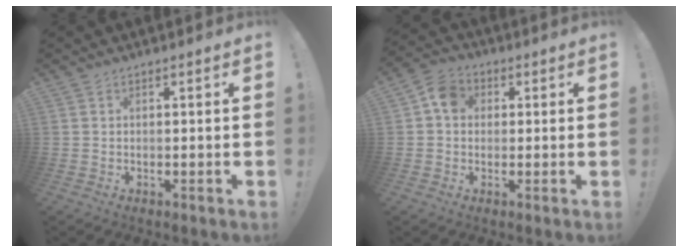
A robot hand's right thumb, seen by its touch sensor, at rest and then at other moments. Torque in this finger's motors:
{"motor_torque": [0.54, 0.47, 0.39, 0.11, 0.07]}